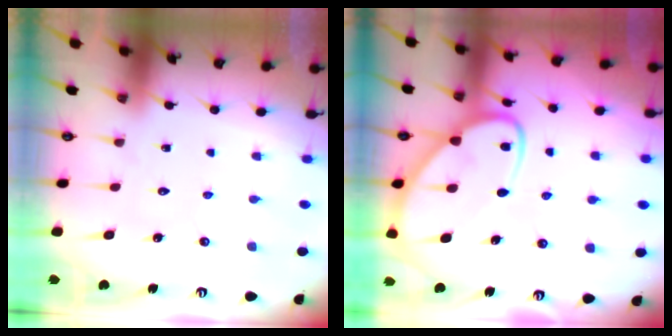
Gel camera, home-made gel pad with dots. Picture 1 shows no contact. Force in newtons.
{"total": 10.3, "press": 10.2, "slide": 0.9}